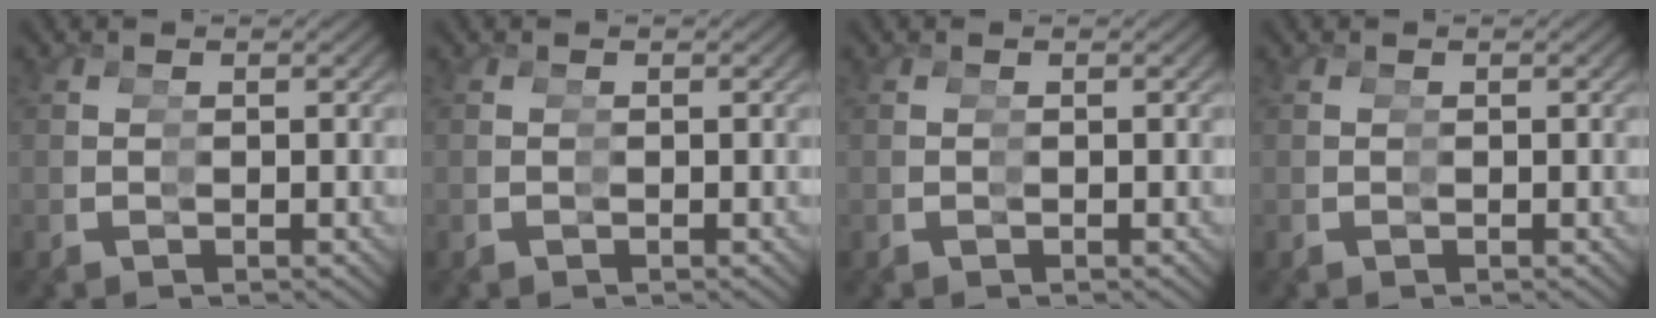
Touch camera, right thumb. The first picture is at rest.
{"total": 0.0}
{"total": 0.0}
{"total": 0.0}